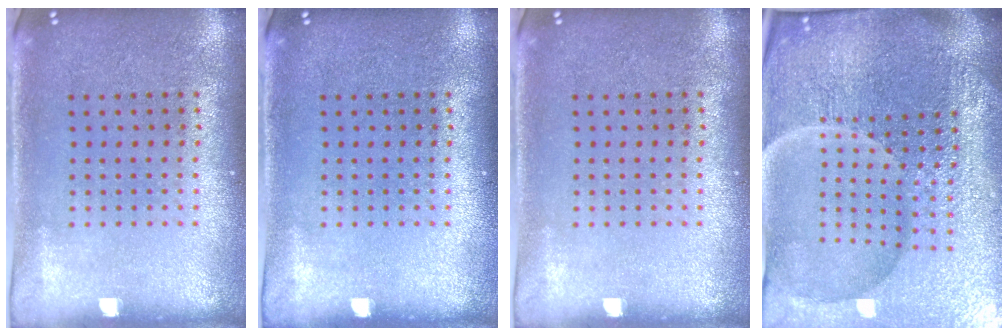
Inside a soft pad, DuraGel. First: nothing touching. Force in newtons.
{"total": 0.0}
{"total": 0.0}
{"total": 6.7, "press": 6.0, "slide": 3.0}